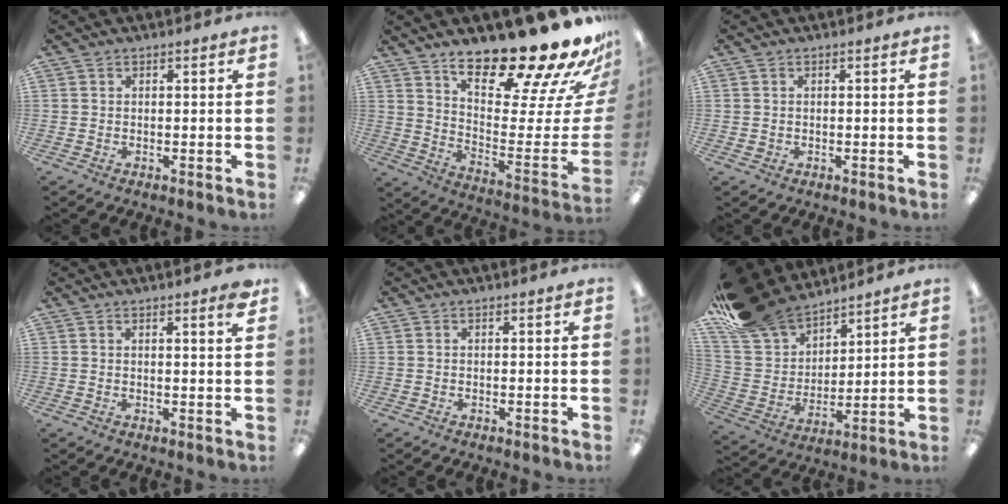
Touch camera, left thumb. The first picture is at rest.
{"total": 22.5, "force": [18.7, 5.1, 11.5], "torque": [-0.145, -0.154, 0.300]}
{"total": 0.8, "force": [0.1, 0.7, 0.1], "torque": [-0.001, 0.005, 0.000]}
{"total": 2.5, "force": [1.8, 0.1, 1.7], "torque": [-0.021, -0.006, 0.027]}
{"total": 0.0}
{"total": 19.1, "force": [15.8, 8.9, 6.0], "torque": [-0.148, -0.095, 0.297]}